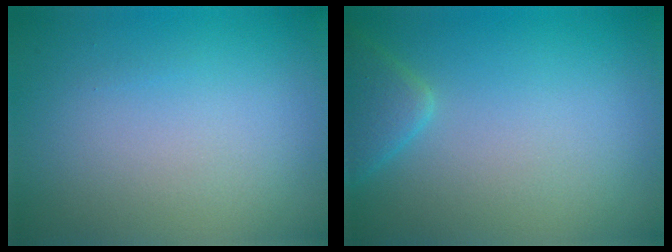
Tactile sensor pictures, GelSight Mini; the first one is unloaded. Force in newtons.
{"total": 2.3, "press": 2.2, "slide": 0.2}